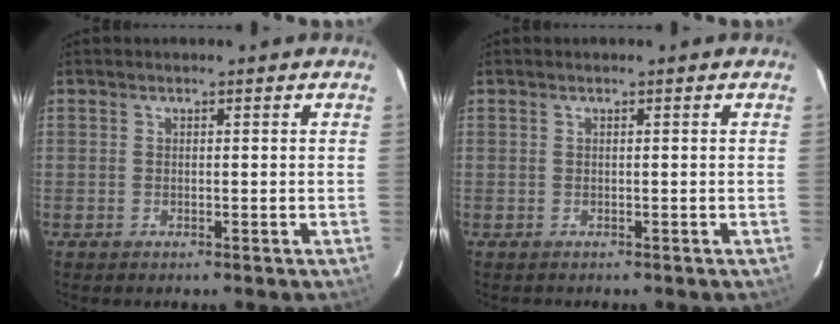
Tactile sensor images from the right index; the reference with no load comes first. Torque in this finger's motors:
{"motor_torque": [-0.03, -0.01, -0.04, -0.04]}